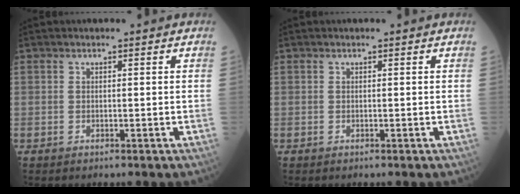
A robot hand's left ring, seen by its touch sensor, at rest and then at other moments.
{"total": 0.0}